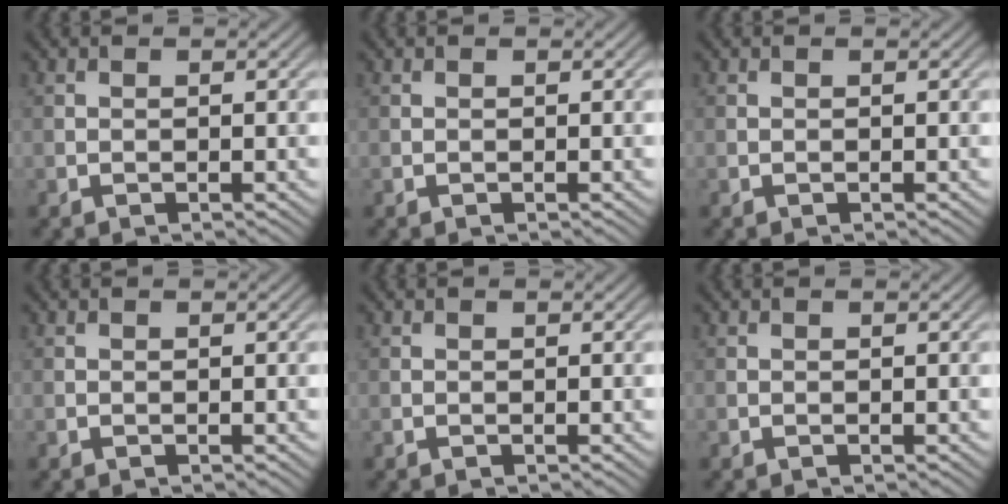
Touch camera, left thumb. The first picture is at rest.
{"total": 0.0}
{"total": 0.0}
{"total": 0.0}
{"total": 0.0}
{"total": 0.0}